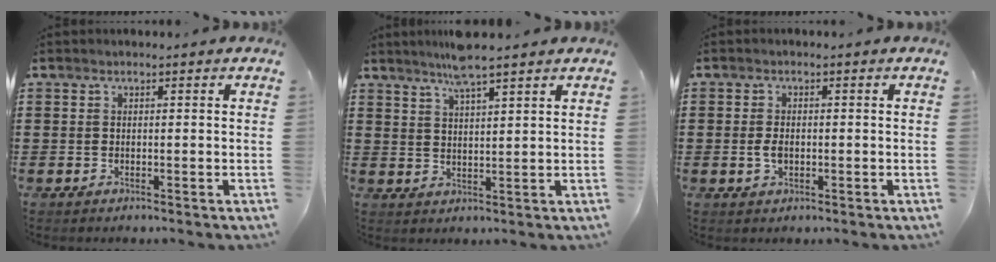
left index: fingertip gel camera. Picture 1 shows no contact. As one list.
[{"total": 5.2, "force": [4.4, 0.0, 2.8], "torque": [-0.067, -0.006, 0.078]}, {"total": 2.3, "force": [-0.2, 1.3, 1.9], "torque": [-0.045, 0.001, -0.006]}]